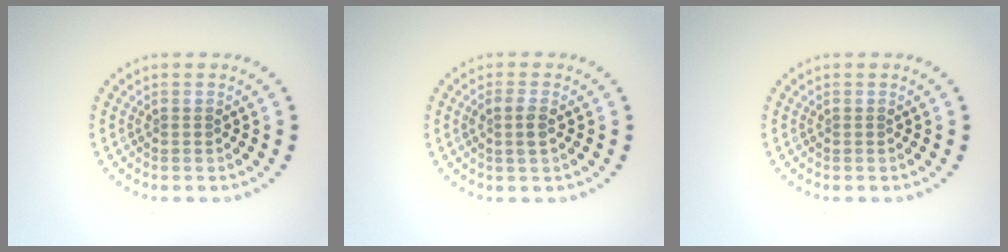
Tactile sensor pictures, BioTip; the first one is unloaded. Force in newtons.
{"total": 1.7, "press": 1.6, "slide": 0.4}
{"total": 0.0}